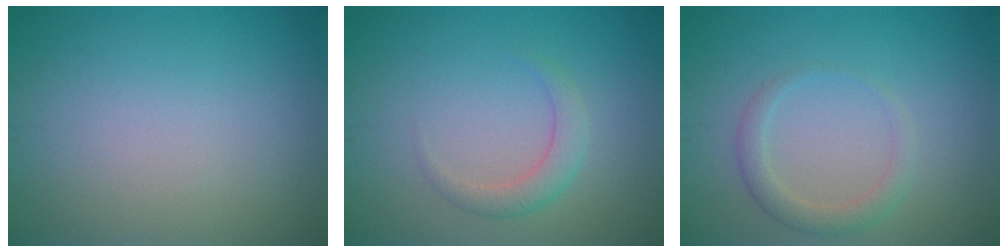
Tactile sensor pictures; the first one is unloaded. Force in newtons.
{"total": 2.1, "press": 2.1, "slide": 0.1}
{"total": 2.0, "press": 2.0, "slide": 0.2}